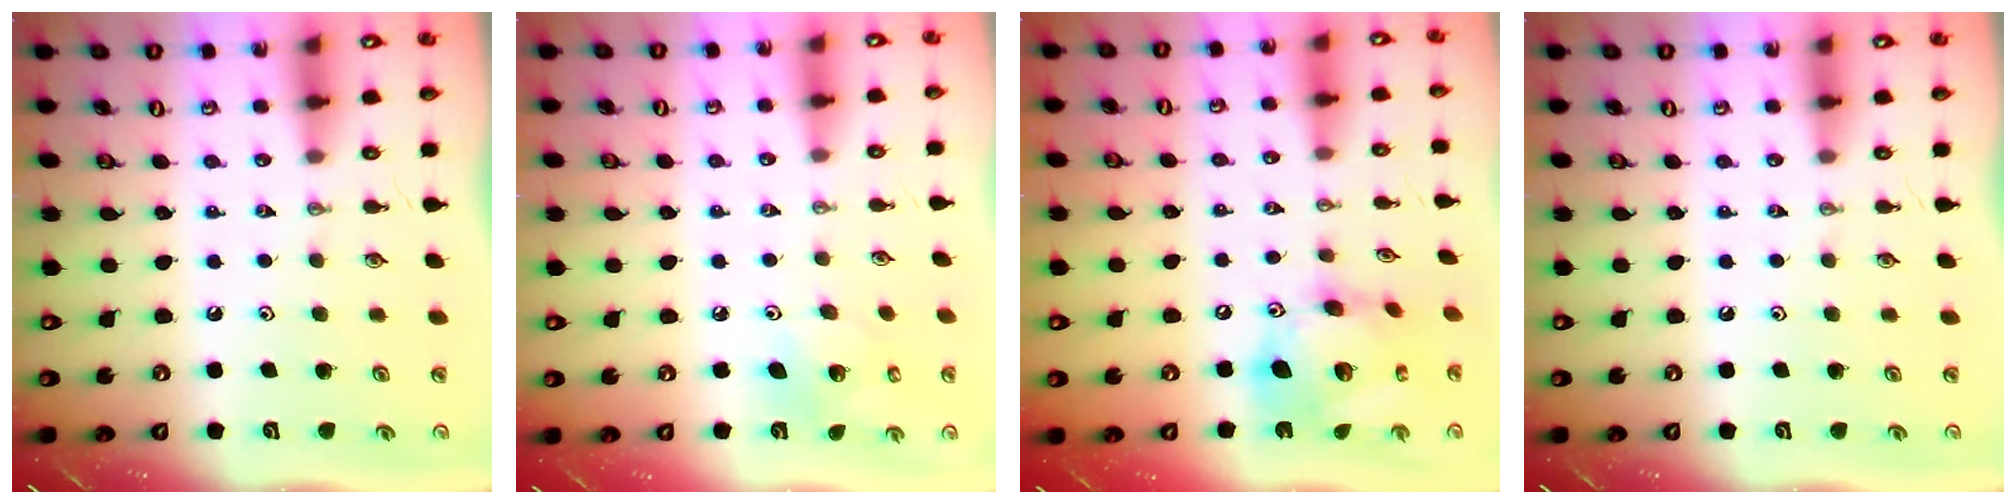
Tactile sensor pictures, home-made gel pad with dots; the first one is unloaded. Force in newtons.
{"total": 5.9, "press": 5.9, "slide": 0.2}
{"total": 19.4, "press": 19.2, "slide": 2.0}
{"total": 0.0}